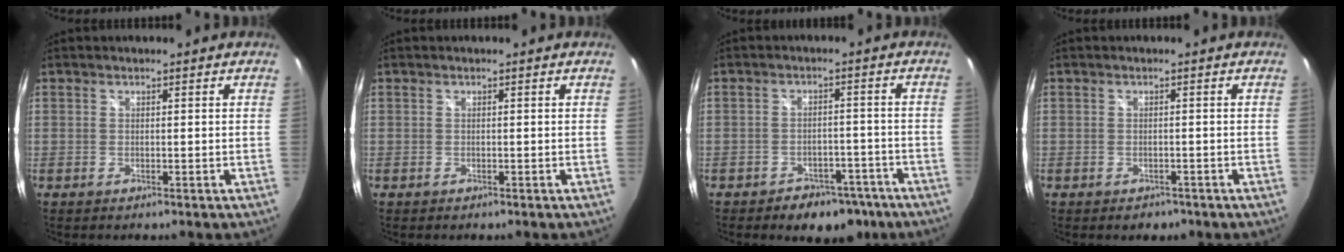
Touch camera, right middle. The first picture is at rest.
{"total": 0.0}
{"total": 9.4, "force": [-6.8, 5.7, 3.2], "torque": [-0.067, 0.015, -0.076]}
{"total": 2.3, "force": [-1.5, 1.6, 0.6], "torque": [-0.014, -0.006, -0.019]}